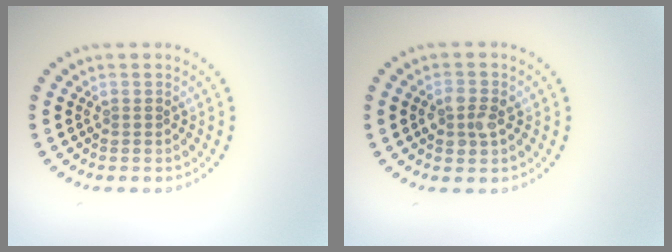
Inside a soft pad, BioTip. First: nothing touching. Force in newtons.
{"total": 2.1, "press": 2.1, "slide": 0.1}